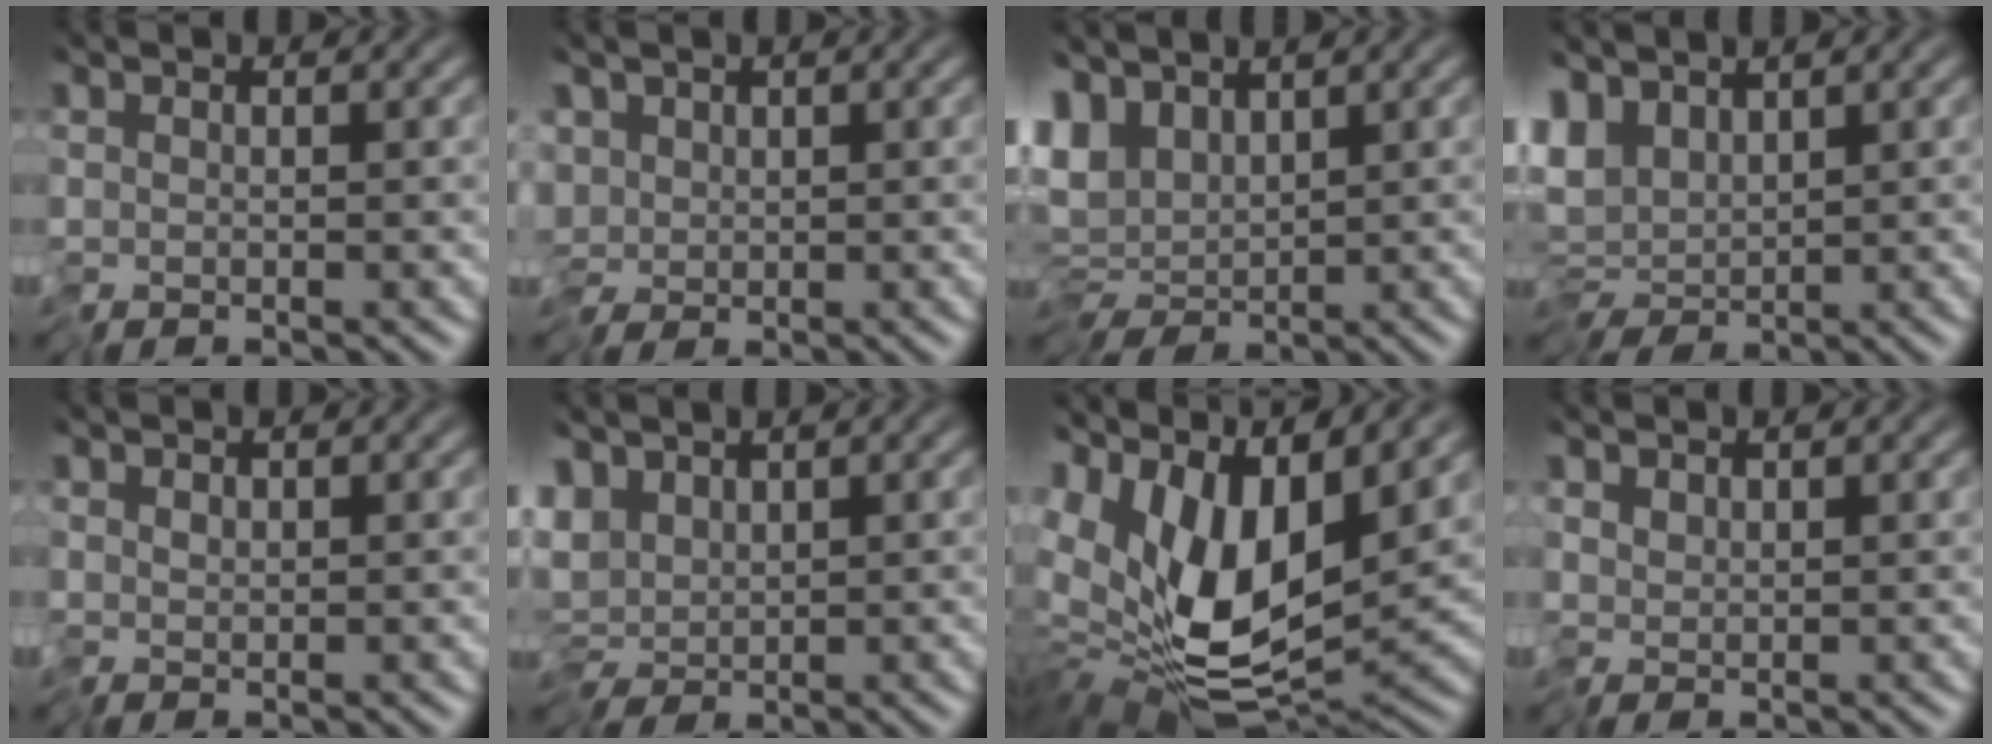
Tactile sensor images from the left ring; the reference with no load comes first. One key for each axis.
{"total": 2.5, "fx": -0.4, "fy": 1.6, "fz": 1.8, "tx": -0.033, "ty": 0.008, "tz": -0.013}
{"total": 6.0, "fx": 1.9, "fy": 3.5, "fz": 4.6, "tx": -0.065, "ty": 0.003, "tz": 0.037}
{"total": 5.5, "fx": 1.4, "fy": 3.2, "fz": 4.2, "tx": -0.060, "ty": 0.001, "tz": 0.029}
{"total": 0.6, "fx": 0.1, "fy": 0.5, "fz": 0.4, "tx": -0.009, "ty": -0.001, "tz": 0.000}
{"total": 3.7, "fx": 0.1, "fy": 2.4, "fz": 2.8, "tx": -0.042, "ty": -0.001, "tz": 0.004}
{"total": 12.3, "fx": 1.7, "fy": 6.3, "fz": 10.5, "tx": -0.194, "ty": -0.014, "tz": 0.032}
{"total": 0.8, "fx": 0.3, "fy": 0.6, "fz": 0.4, "tx": -0.008, "ty": 0.000, "tz": 0.004}